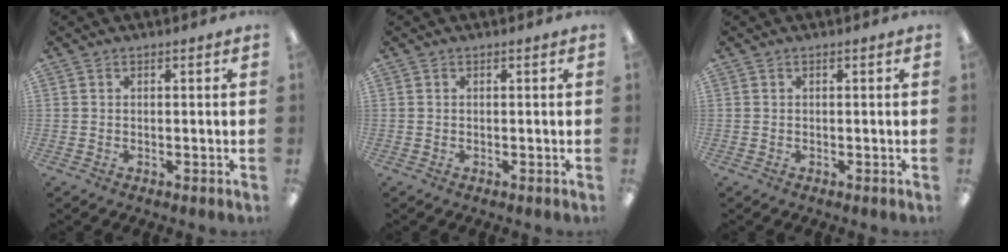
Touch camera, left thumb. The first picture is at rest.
{"total": 0.0}
{"total": 0.0}